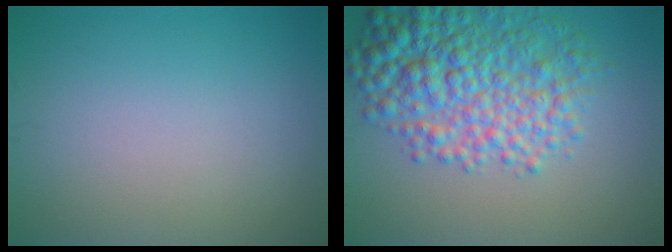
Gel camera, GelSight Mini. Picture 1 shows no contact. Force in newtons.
{"total": 7.7, "press": 7.7, "slide": 0.2}